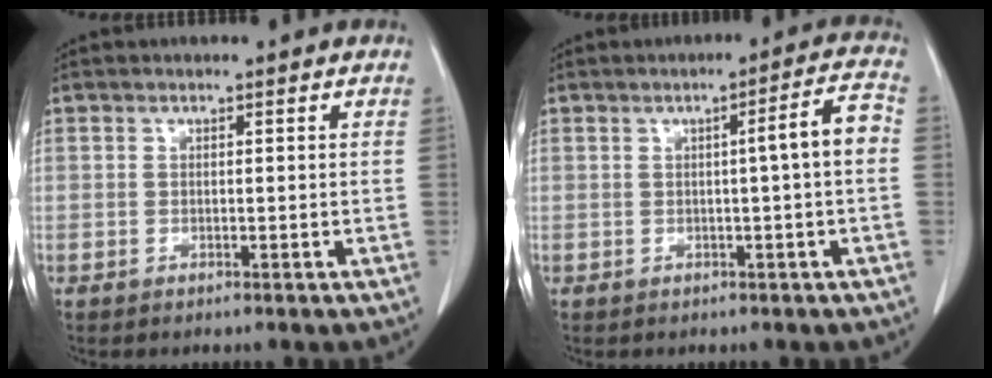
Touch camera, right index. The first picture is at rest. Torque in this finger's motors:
{"motor_torque": [0.72, -0.09, 0.19, 0.04]}